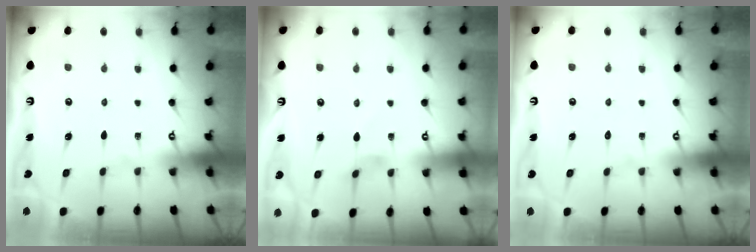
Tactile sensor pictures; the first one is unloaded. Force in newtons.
{"total": 1.6, "press": 1.6, "slide": 0.5}
{"total": 1.8, "press": 1.8, "slide": 0.2}